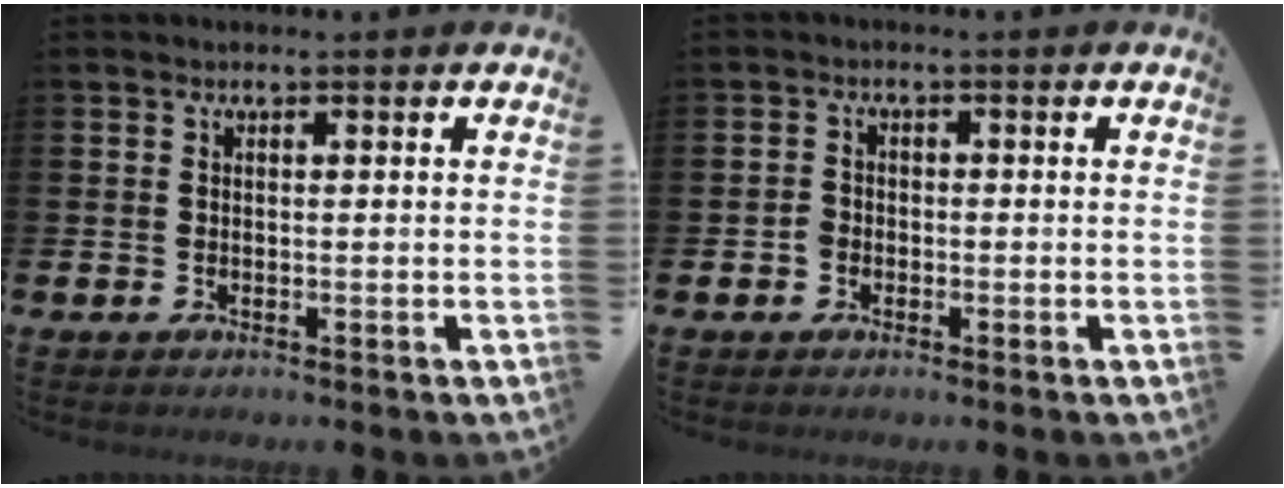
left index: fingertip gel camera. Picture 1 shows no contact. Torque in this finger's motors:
{"motor_torque": [-0.04, 0.02, 0.00, 0.01]}